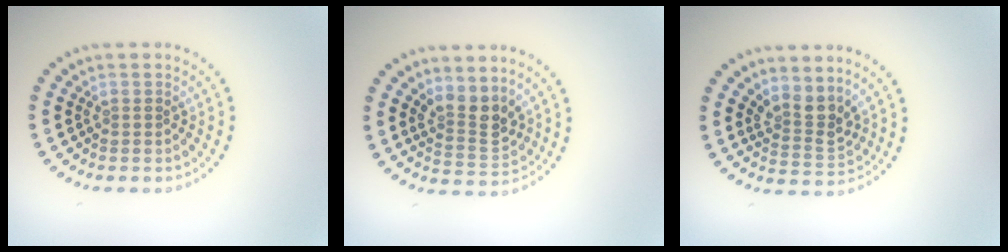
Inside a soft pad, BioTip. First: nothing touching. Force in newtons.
{"total": 3.1, "press": 2.7, "slide": 1.6}
{"total": 2.8, "press": 1.9, "slide": 2.0}